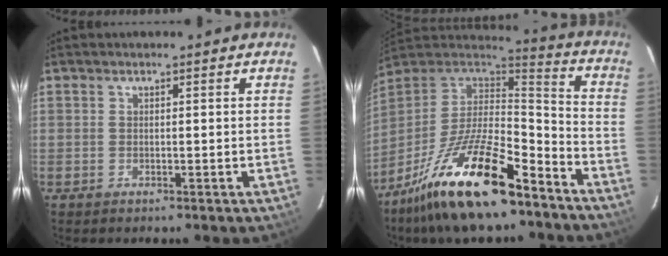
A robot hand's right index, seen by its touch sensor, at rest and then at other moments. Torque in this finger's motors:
{"motor_torque": [1.53, -0.61, 0.65, 0.15]}